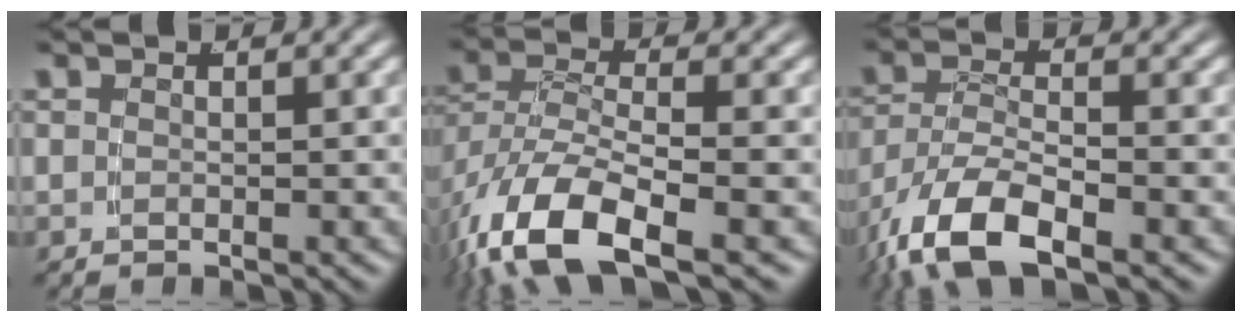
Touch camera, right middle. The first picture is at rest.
{"total": 8.4, "force": [-4.4, 3.6, 6.2], "torque": [-0.144, -0.055, -0.039]}
{"total": 6.9, "force": [-3.7, 3.4, 4.7], "torque": [-0.115, -0.045, -0.040]}